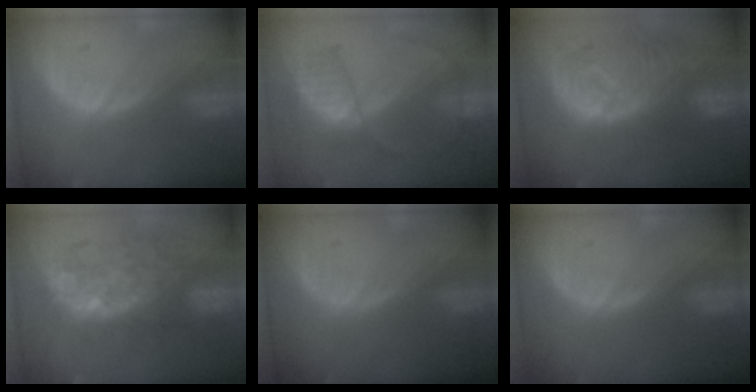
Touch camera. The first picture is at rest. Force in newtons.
{"total": 6.3, "press": 5.6, "slide": 2.8}
{"total": 12.0, "press": 10.4, "slide": 6.0}
{"total": 9.0, "press": 9.0, "slide": 0.9}
{"total": 0.0}
{"total": 0.0}